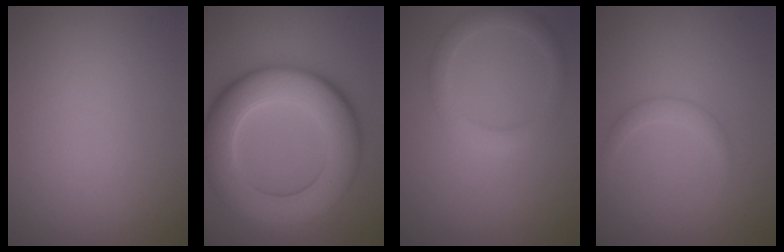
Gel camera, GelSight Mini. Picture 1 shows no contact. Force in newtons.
{"total": 11.0, "press": 10.9, "slide": 0.5}
{"total": 2.3, "press": 2.3, "slide": 0.1}
{"total": 1.2, "press": 1.2, "slide": 0.1}